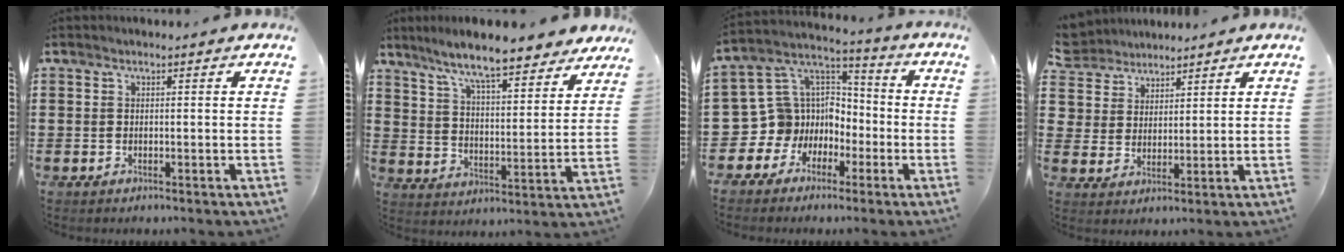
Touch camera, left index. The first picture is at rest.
{"total": 8.7, "force": [7.7, 0.4, 4.1], "torque": [-0.109, -0.042, 0.131]}
{"total": 9.6, "force": [-2.8, 9.0, 1.5], "torque": [-0.071, -0.001, -0.046]}
{"total": 5.0, "force": [4.1, 2.8, -0.6], "torque": [-0.018, -0.014, 0.076]}